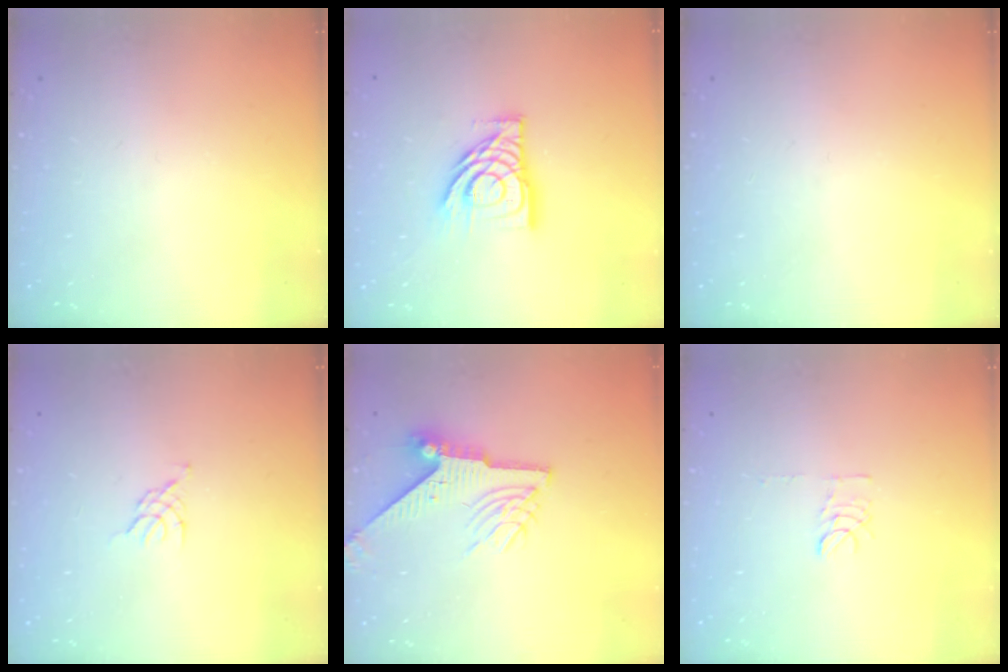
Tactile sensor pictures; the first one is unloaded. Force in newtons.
{"total": 13.3, "press": 13.3, "slide": 1.2}
{"total": 0.0}
{"total": 0.8, "press": 0.7, "slide": 0.3}
{"total": 9.0, "press": 9.0, "slide": 0.8}
{"total": 5.3, "press": 5.3, "slide": 0.3}